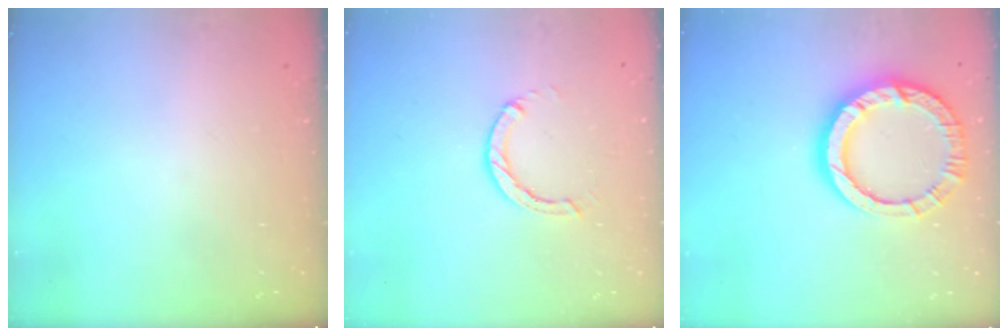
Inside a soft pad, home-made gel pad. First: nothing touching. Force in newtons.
{"total": 3.2, "press": 3.1, "slide": 0.5}
{"total": 15.0, "press": 14.9, "slide": 1.9}